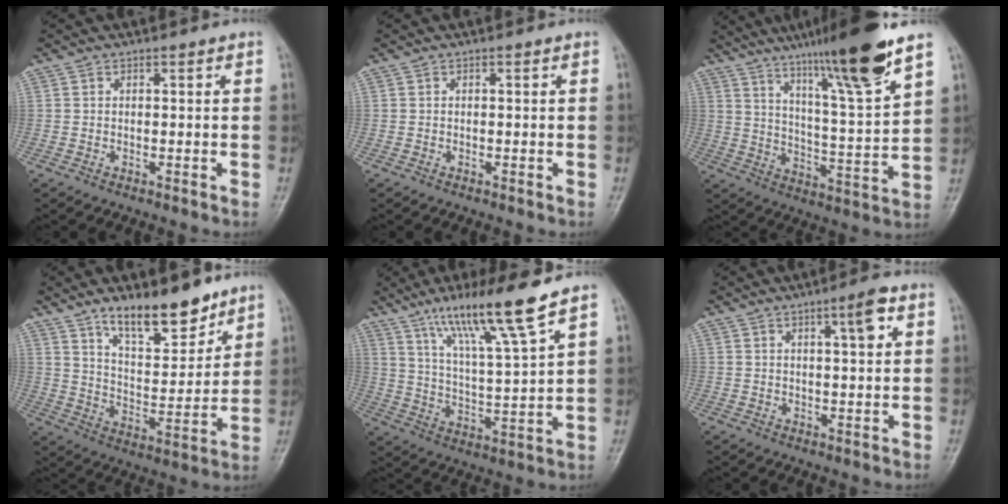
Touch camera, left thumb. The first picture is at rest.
{"total": 0.0}
{"total": 18.2, "force": [12.7, 0.4, 13.0], "torque": [-0.192, -0.061, 0.207]}
{"total": 13.6, "force": [10.0, 5.0, 7.8], "torque": [-0.090, -0.076, 0.175]}
{"total": 14.1, "force": [9.7, 0.2, 10.3], "torque": [-0.179, -0.051, 0.174]}
{"total": 4.6, "force": [1.9, 0.8, 4.1], "torque": [-0.060, -0.002, 0.031]}